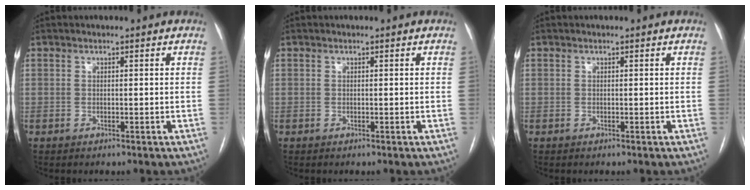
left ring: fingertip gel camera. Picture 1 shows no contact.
{"total": 0.0}
{"total": 0.0}